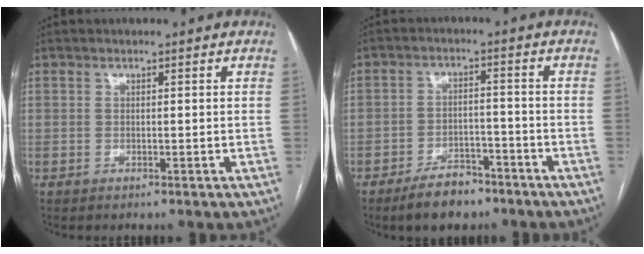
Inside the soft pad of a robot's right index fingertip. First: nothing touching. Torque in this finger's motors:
{"motor_torque": [-0.06, -0.04, -0.14, -0.06]}